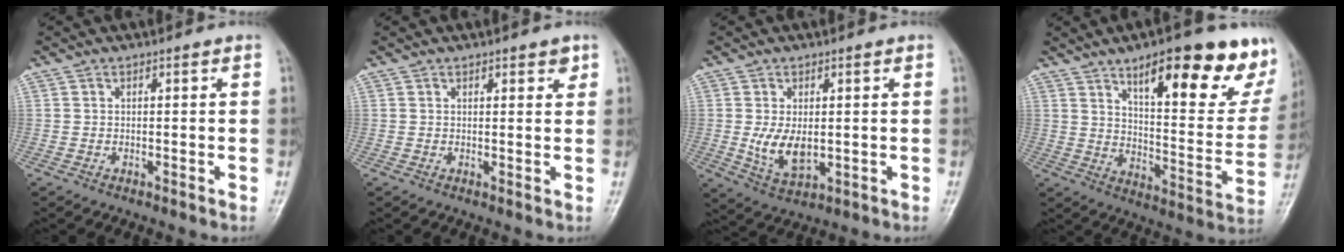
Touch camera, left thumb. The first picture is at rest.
{"total": 2.6, "force": [1.6, 1.1, 1.7], "torque": [-0.009, -0.007, 0.020]}
{"total": 6.5, "force": [0.0, 3.8, 5.3], "torque": [-0.090, -0.018, 0.013]}
{"total": 24.2, "force": [14.4, 7.5, 17.9], "torque": [-0.199, -0.055, 0.210]}